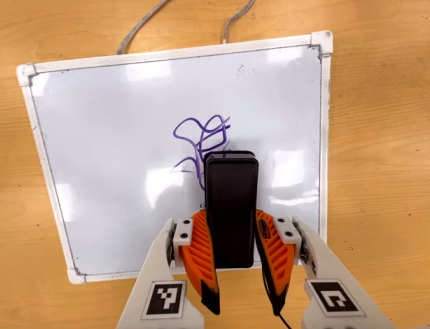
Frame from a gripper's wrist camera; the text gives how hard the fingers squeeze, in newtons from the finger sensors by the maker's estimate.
{"total": 8.7, "left": 6.6, "right": 10.9}